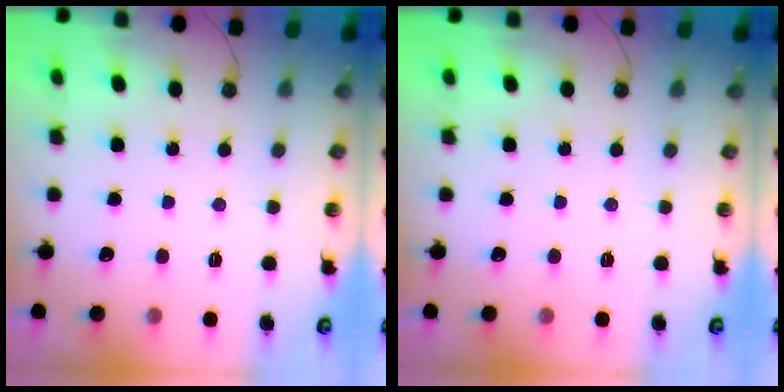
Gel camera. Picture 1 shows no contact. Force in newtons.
{"total": 0.0}